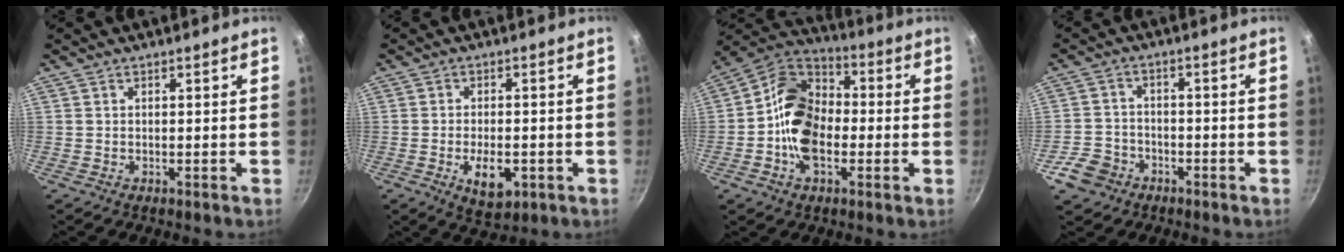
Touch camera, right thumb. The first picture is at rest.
{"total": 7.2, "force": [-2.2, 3.8, 5.7], "torque": [-0.077, 0.003, -0.025]}
{"total": 14.6, "force": [-1.8, 10.1, 10.5], "torque": [-0.154, 0.034, -0.054]}
{"total": 6.6, "force": [-3.6, 5.1, 2.0], "torque": [-0.026, 0.033, -0.065]}